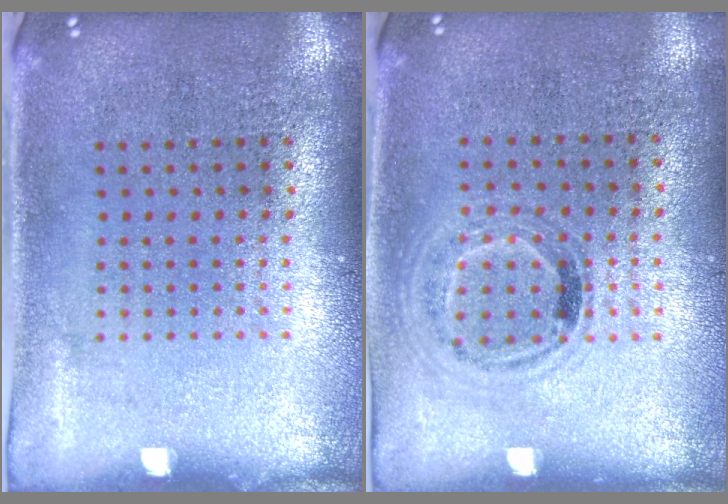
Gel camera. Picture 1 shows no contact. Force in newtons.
{"total": 1.0, "press": 0.8, "slide": 0.6}